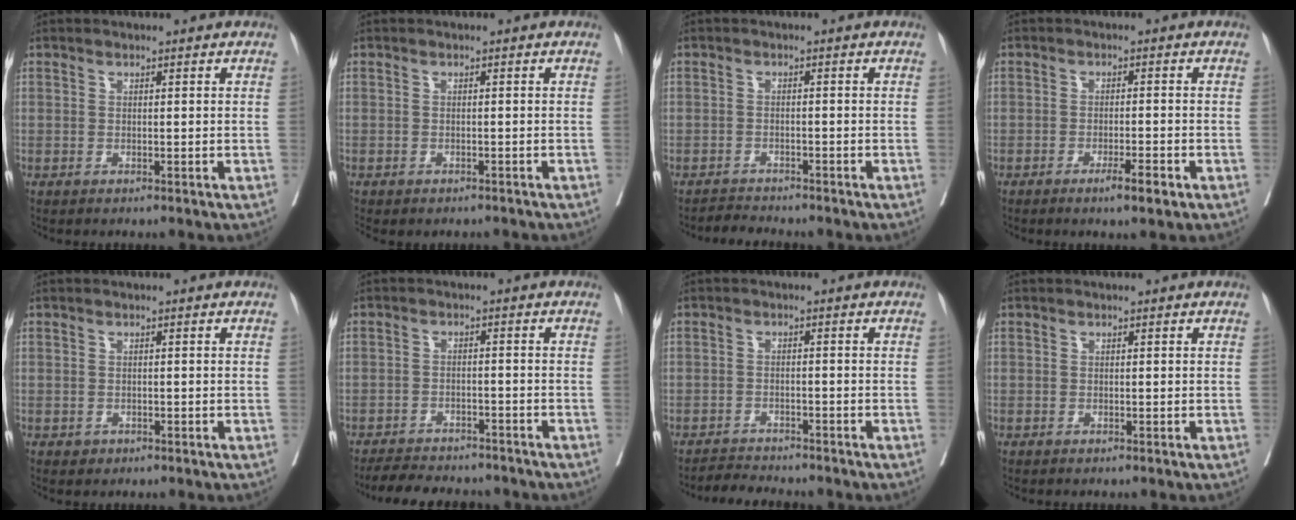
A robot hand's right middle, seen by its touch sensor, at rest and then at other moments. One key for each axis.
{"total": 3.5, "fx": -3.0, "fy": 1.4, "fz": 1.1, "tx": -0.012, "ty": -0.001, "tz": -0.036}
{"total": 2.2, "fx": -2.2, "fy": 0.2, "fz": -0.3, "tx": 0.001, "ty": -0.012, "tz": -0.036}
{"total": 3.4, "fx": -1.9, "fy": 0.0, "fz": 2.8, "tx": -0.045, "ty": -0.007, "tz": -0.029}
{"total": 0.8, "fx": -0.3, "fy": 0.7, "fz": 0.2, "tx": -0.007, "ty": 0.001, "tz": 0.000}
{"total": 9.9, "fx": -9.1, "fy": 2.7, "fz": 3.0, "tx": -0.052, "ty": -0.001, "tz": -0.124}
{"total": 3.5, "fx": -3.4, "fy": 0.5, "fz": 0.1, "tx": -0.007, "ty": -0.013, "tz": -0.058}
{"total": 0.0}